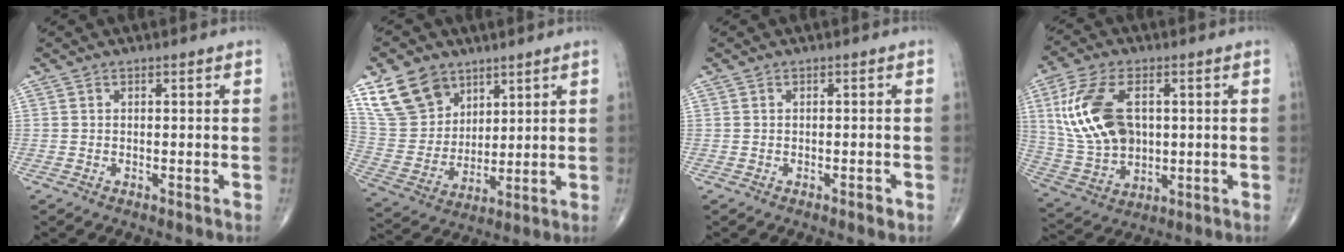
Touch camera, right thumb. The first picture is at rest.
{"total": 13.4, "force": [8.1, 9.4, 5.0], "torque": [-0.072, -0.035, 0.170]}
{"total": 0.9, "force": [-0.5, 0.4, 0.7], "torque": [-0.011, -0.002, -0.008]}
{"total": 16.0, "force": [3.3, 9.7, 12.3], "torque": [-0.241, -0.004, 0.071]}